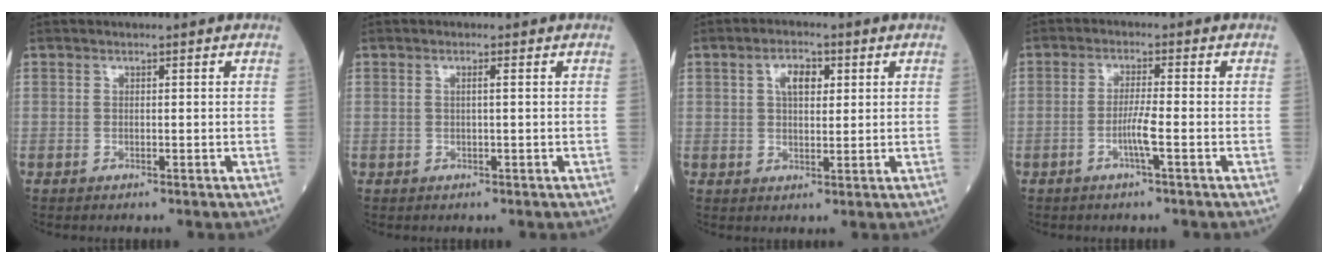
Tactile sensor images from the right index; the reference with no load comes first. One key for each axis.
{"total": 1.0, "fx": 0.2, "fy": -0.1, "fz": 1.0, "tx": -0.021, "ty": 0.001, "tz": 0.004}
{"total": 4.5, "fx": 1.6, "fy": 2.2, "fz": 3.6, "tx": -0.064, "ty": 0.009, "tz": 0.027}
{"total": 3.5, "fx": -1.3, "fy": -0.4, "fz": 3.3, "tx": -0.065, "ty": -0.004, "tz": -0.028}